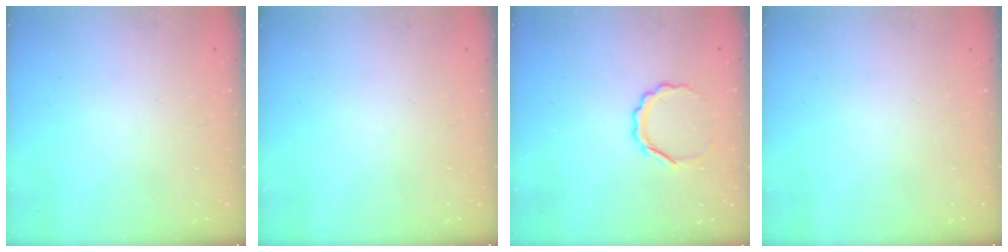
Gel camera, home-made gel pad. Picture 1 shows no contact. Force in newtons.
{"total": 0.0}
{"total": 5.5, "press": 5.5, "slide": 0.6}
{"total": 0.0}